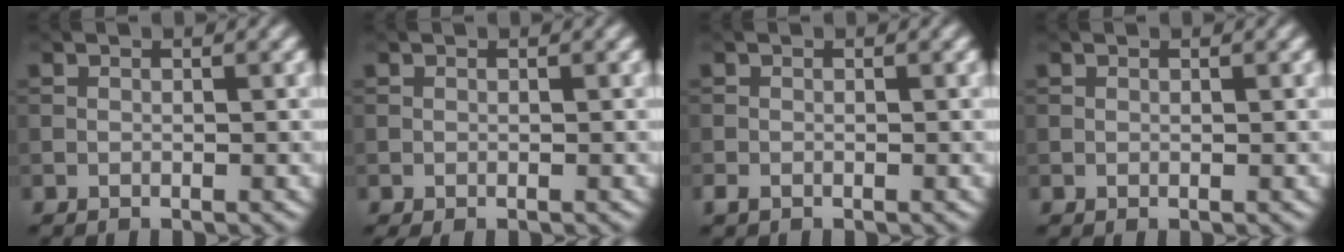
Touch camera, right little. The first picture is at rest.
{"total": 0.6, "force": [-0.3, 0.2, 0.5], "torque": [-0.011, -0.003, -0.002]}
{"total": 0.8, "force": [-0.5, 0.5, 0.3], "torque": [-0.007, -0.003, -0.011]}
{"total": 0.0}